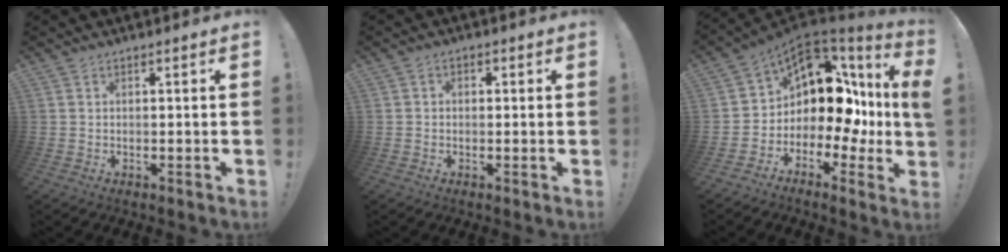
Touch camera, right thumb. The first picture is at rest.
{"total": 1.6, "force": [-0.9, 1.1, 0.8], "torque": [-0.020, 0.012, -0.015]}
{"total": 11.5, "force": [3.4, 7.5, 8.0], "torque": [-0.119, -0.037, 0.061]}